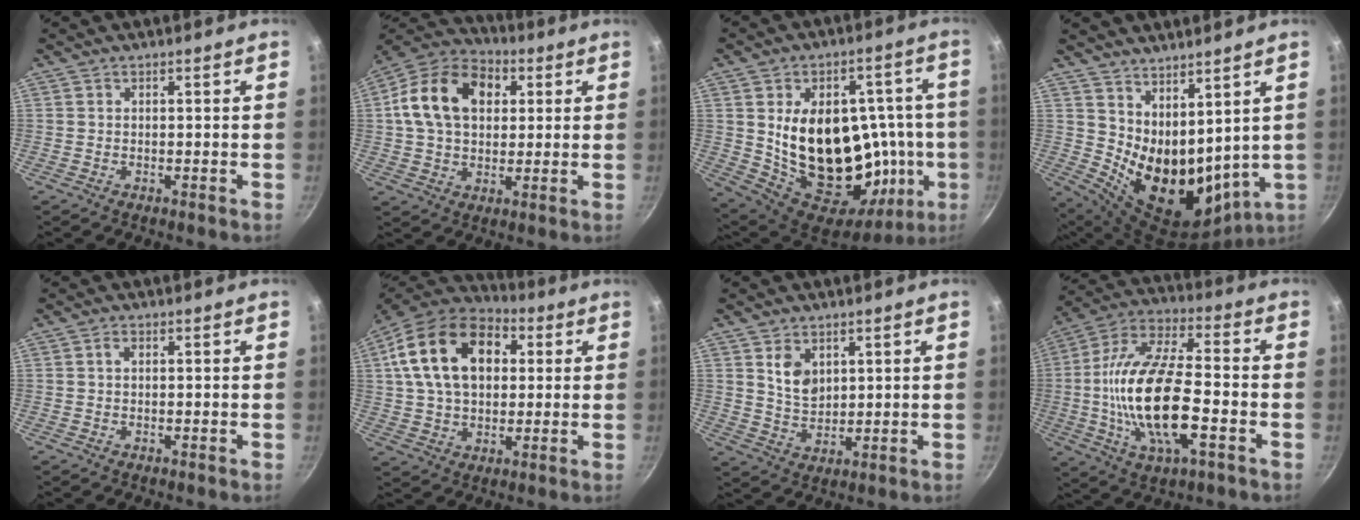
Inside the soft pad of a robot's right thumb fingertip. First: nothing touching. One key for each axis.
{"total": 17.3, "fx": 3.9, "fy": 12.4, "fz": 11.5, "tx": -0.181, "ty": 0.020, "tz": 0.050}
{"total": 30.0, "fx": -0.4, "fy": 19.2, "fz": 23.1, "tx": -0.314, "ty": 0.014, "tz": 0.020}
{"total": 15.8, "fx": 6.1, "fy": 8.6, "fz": 11.7, "tx": -0.162, "ty": -0.058, "tz": 0.134}
{"total": 1.2, "fx": 0.2, "fy": 0.8, "fz": 0.9, "tx": -0.016, "ty": 0.006, "tz": 0.003}
{"total": 20.6, "fx": 5.3, "fy": 13.8, "fz": 14.3, "tx": -0.229, "ty": 0.014, "tz": 0.081}
{"total": 6.2, "fx": 2.5, "fy": 4.2, "fz": 3.8, "tx": -0.052, "ty": -0.022, "tz": 0.054}
{"total": 21.0, "fx": -3.9, "fy": 8.4, "fz": 18.9, "tx": -0.363, "ty": 0.022, "tz": -0.082}